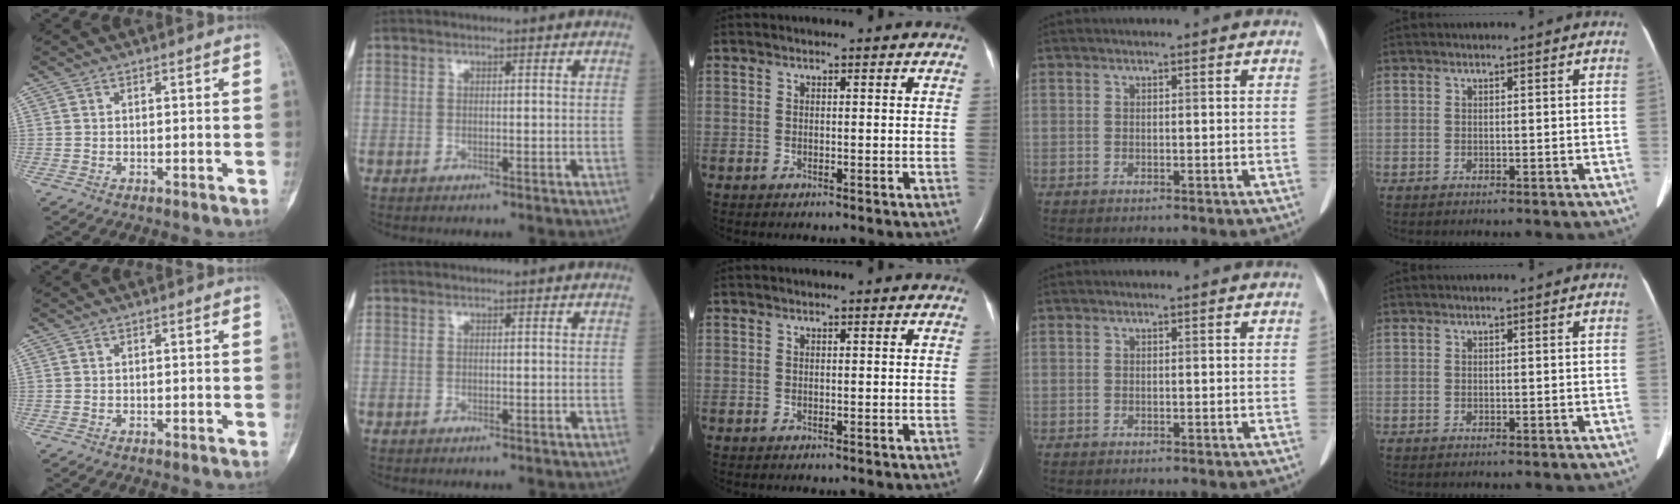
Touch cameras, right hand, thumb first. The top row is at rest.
{}